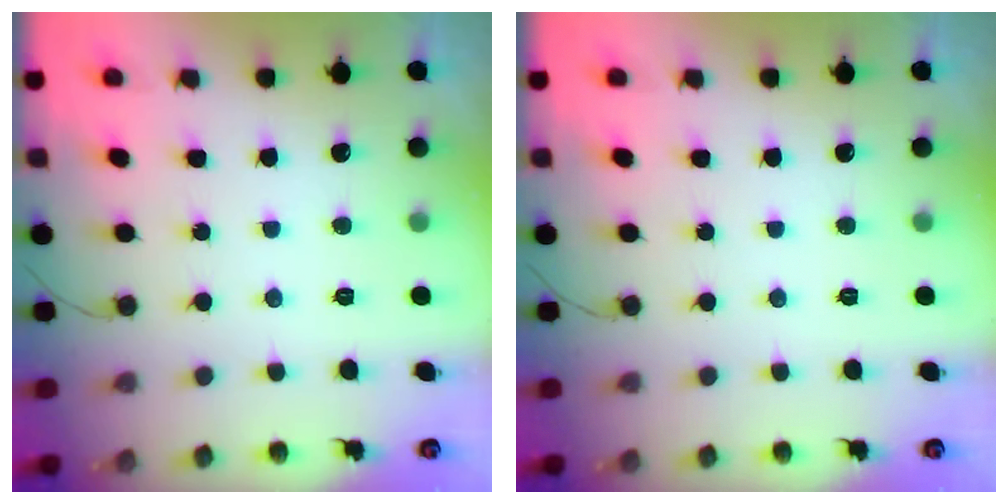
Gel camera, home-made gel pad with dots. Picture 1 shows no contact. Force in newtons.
{"total": 0.0}